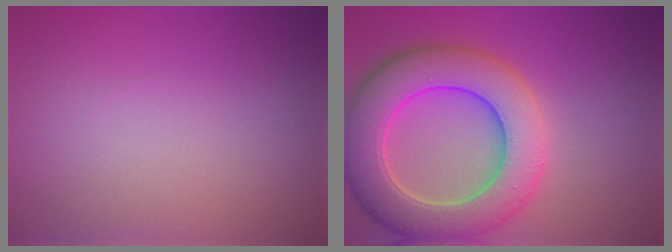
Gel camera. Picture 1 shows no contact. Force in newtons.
{"total": 9.9, "press": 9.8, "slide": 0.4}